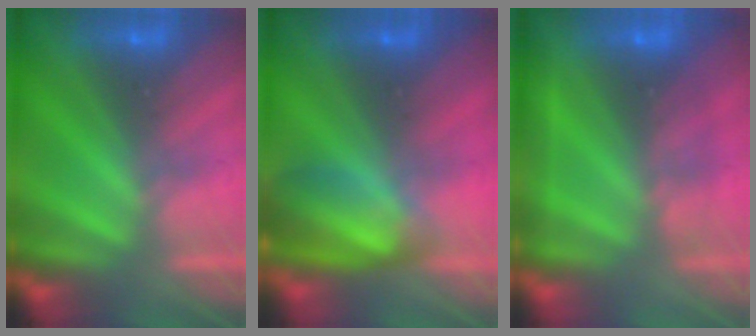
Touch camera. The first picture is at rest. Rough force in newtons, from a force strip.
{"total": 6.9}
{"total": 2.2}